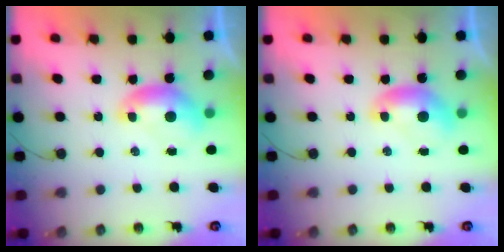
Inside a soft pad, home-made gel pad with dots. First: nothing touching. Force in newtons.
{"total": 0.0}